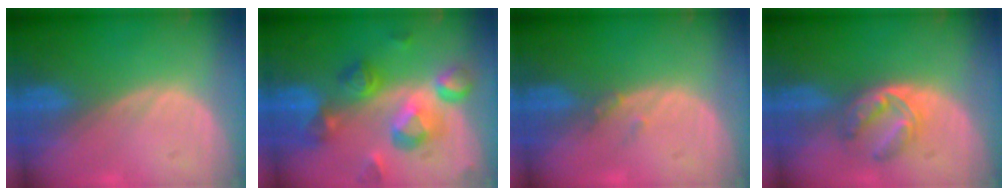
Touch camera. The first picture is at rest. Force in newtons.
{"total": 10.4, "press": 9.3, "slide": 4.7}
{"total": 1.3, "press": 1.1, "slide": 0.7}
{"total": 5.3, "press": 5.1, "slide": 1.3}